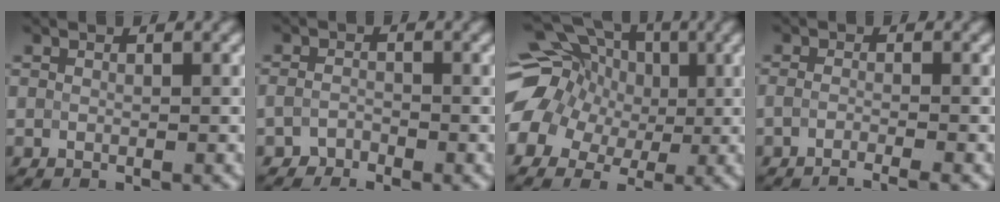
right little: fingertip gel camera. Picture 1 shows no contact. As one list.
[{"total": 1.6, "force": [-1.6, 0.3, -0.3], "torque": [0.009, 0.005, -0.027]}, {"total": 12.2, "force": [1.8, 10.5, 6.0], "torque": [-0.149, 0.041, 0.002]}, {"total": 2.4, "force": [-2.1, 0.2, 1.1], "torque": [-0.002, -0.003, -0.041]}]